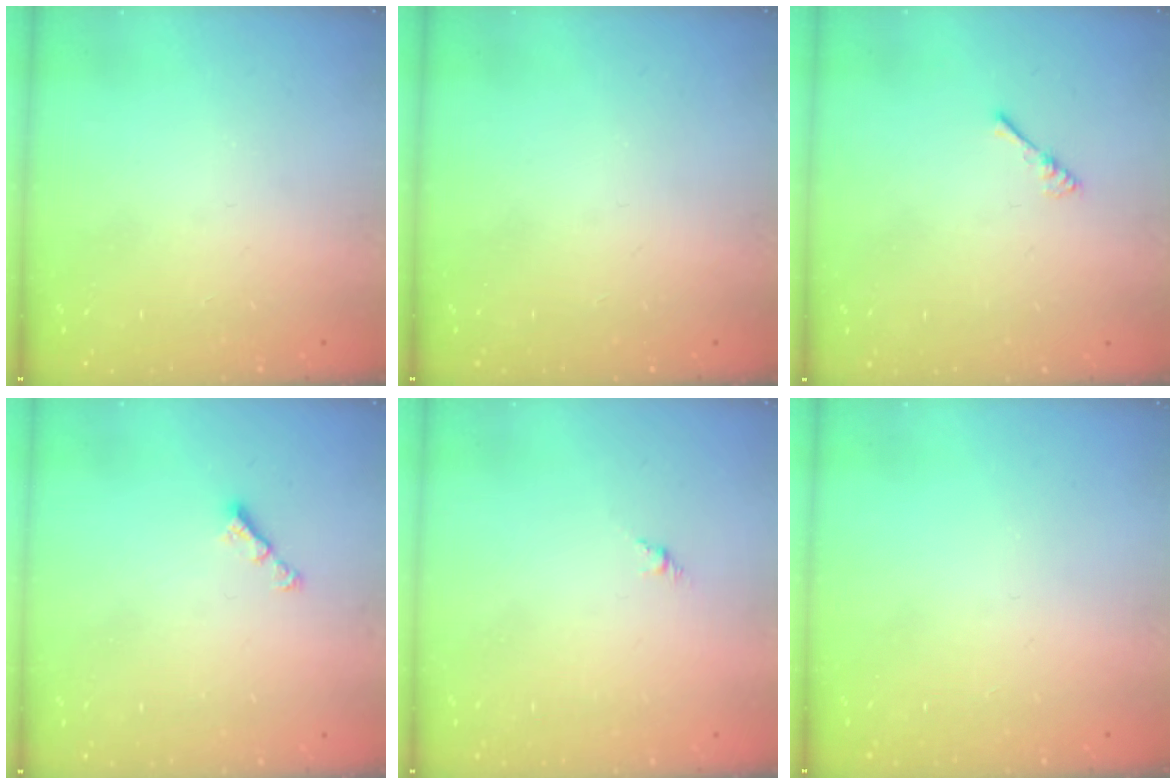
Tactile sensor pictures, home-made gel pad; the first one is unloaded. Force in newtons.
{"total": 0.0}
{"total": 2.4, "press": 2.4, "slide": 0.5}
{"total": 2.9, "press": 2.9, "slide": 0.3}
{"total": 1.5, "press": 1.4, "slide": 0.6}
{"total": 0.0}